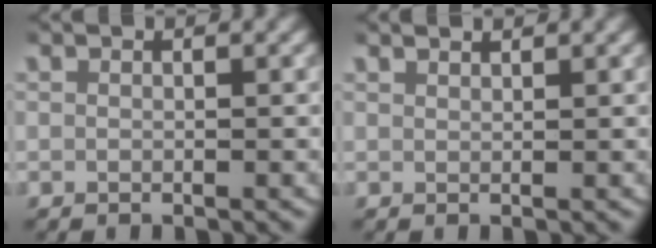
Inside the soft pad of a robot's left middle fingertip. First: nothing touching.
{"total": 1.3, "force": [1.3, 0.1, 0.3], "torque": [0.000, 0.001, 0.023]}